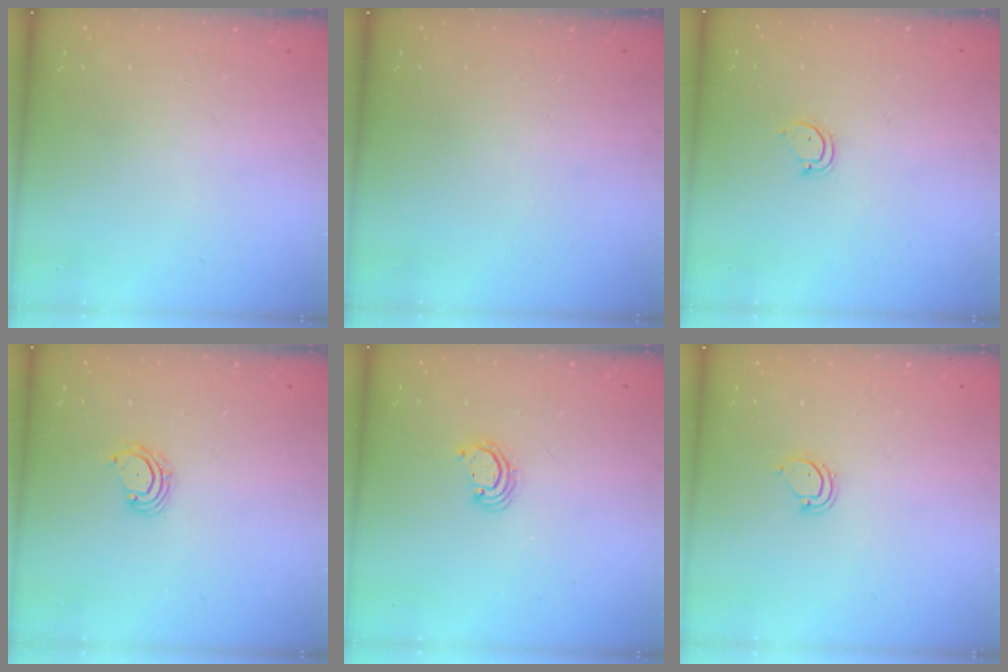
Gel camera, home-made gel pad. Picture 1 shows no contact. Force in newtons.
{"total": 0.0}
{"total": 3.5, "press": 3.5, "slide": 0.4}
{"total": 4.2, "press": 4.2, "slide": 0.5}
{"total": 2.4, "press": 2.4, "slide": 0.1}
{"total": 3.6, "press": 3.6, "slide": 0.2}